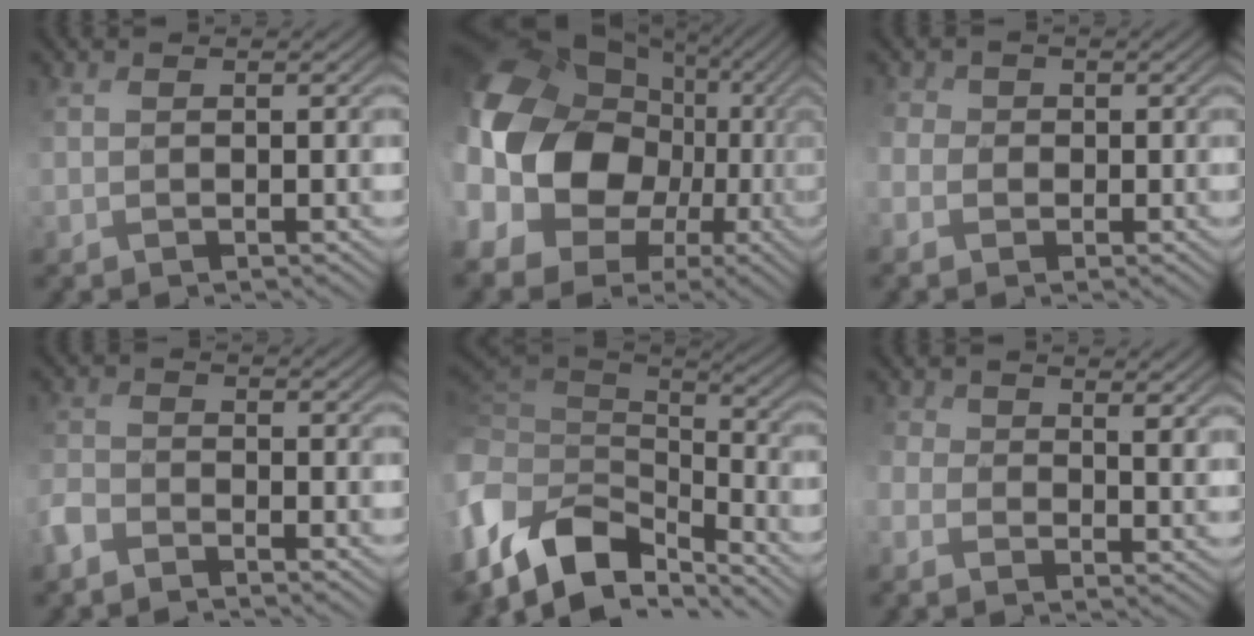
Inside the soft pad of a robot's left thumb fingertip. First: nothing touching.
{"total": 18.1, "force": [-2.1, 14.4, 10.8], "torque": [-0.278, -0.024, -0.043]}
{"total": 3.4, "force": [-0.8, 3.1, 1.2], "torque": [-0.041, -0.004, -0.021]}
{"total": 3.0, "force": [-2.6, 1.0, 1.0], "torque": [-0.027, -0.006, -0.068]}
{"total": 13.3, "force": [-4.9, 8.8, 8.7], "torque": [-0.230, -0.019, -0.075]}
{"total": 5.1, "force": [1.0, 3.7, 3.4], "torque": [-0.086, -0.013, 0.019]}